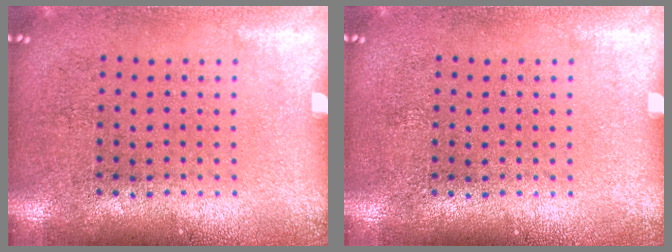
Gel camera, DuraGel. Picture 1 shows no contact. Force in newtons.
{"total": 0.0}